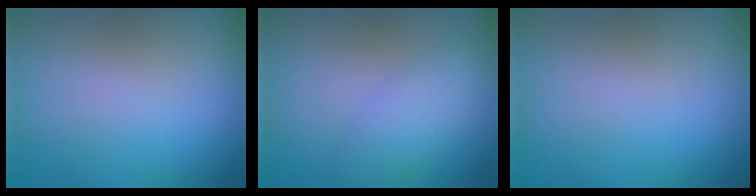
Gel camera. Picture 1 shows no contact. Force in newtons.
{"total": 1.9, "press": 1.9, "slide": 0.2}
{"total": 0.0}